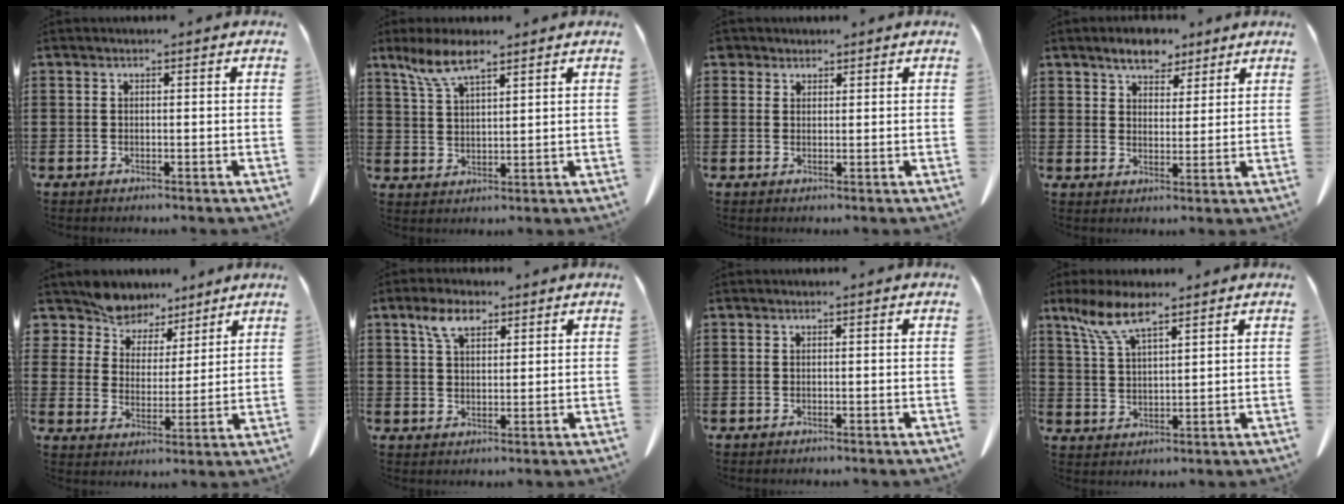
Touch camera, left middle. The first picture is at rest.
{"total": 6.4, "force": [4.4, 1.6, 4.4], "torque": [-0.096, -0.001, 0.079]}
{"total": 1.8, "force": [1.6, 1.0, 0.2], "torque": [-0.008, 0.004, 0.032]}
{"total": 5.4, "force": [4.5, 2.5, 1.4], "torque": [-0.035, -0.006, 0.085]}
{"total": 7.8, "force": [7.2, 3.0, 0.1], "torque": [-0.047, -0.045, 0.135]}
{"total": 5.3, "force": [3.1, 2.4, 3.5], "torque": [-0.078, 0.009, 0.056]}
{"total": 0.0}
{"total": 7.4, "force": [5.1, 1.8, 5.0], "torque": [-0.118, -0.009, 0.091]}